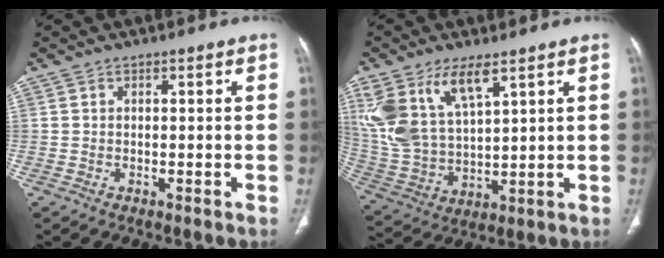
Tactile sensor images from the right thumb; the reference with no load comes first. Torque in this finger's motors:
{"motor_torque": [-1.19, 1.64, 1.07, 1.28, 0.19]}